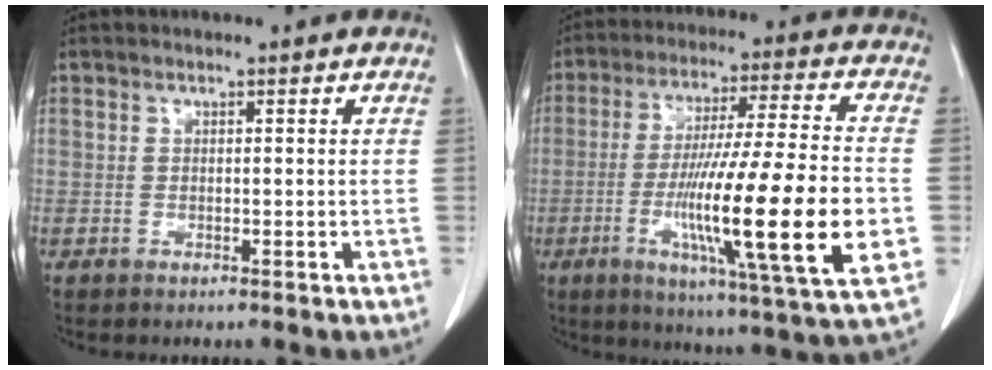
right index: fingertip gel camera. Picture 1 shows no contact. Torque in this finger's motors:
{"motor_torque": [2.14, 0.00, 1.05, 0.21]}